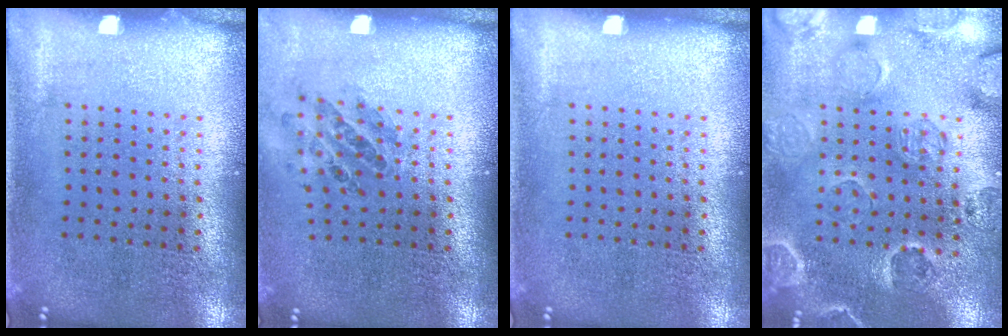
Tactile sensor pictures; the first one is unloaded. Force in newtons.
{"total": 0.9, "press": 0.9, "slide": 0.0}
{"total": 0.0}
{"total": 2.5, "press": 2.2, "slide": 1.1}